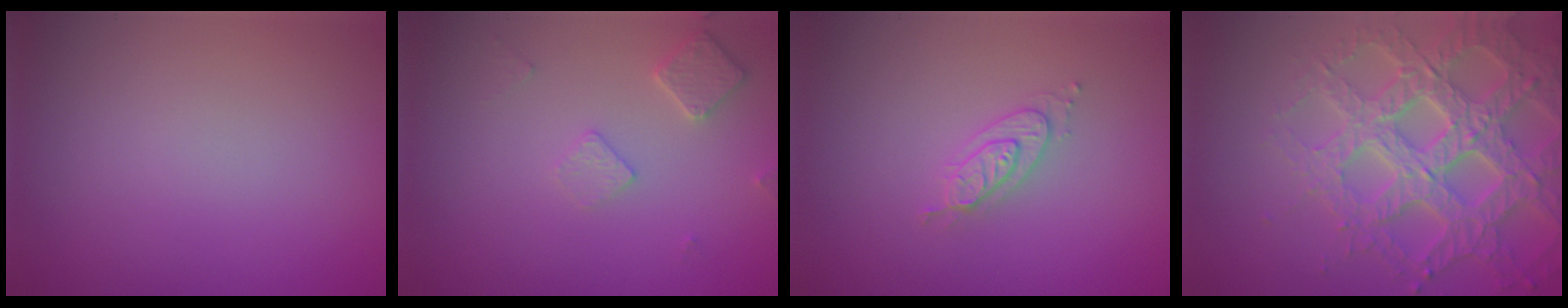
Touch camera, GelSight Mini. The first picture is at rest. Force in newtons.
{"total": 2.1, "press": 2.1, "slide": 0.3}
{"total": 2.2, "press": 2.2, "slide": 0.3}
{"total": 7.0, "press": 6.8, "slide": 1.7}